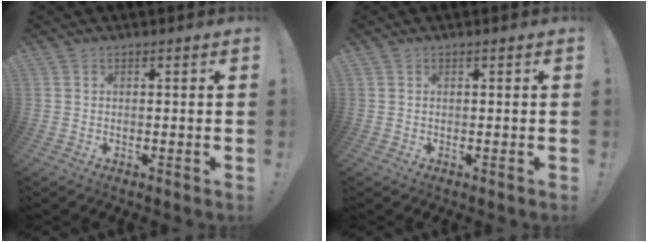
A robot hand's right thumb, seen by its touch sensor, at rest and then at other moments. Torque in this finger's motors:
{"motor_torque": [-0.04, 0.00, -0.09, 0.05, 0.00]}